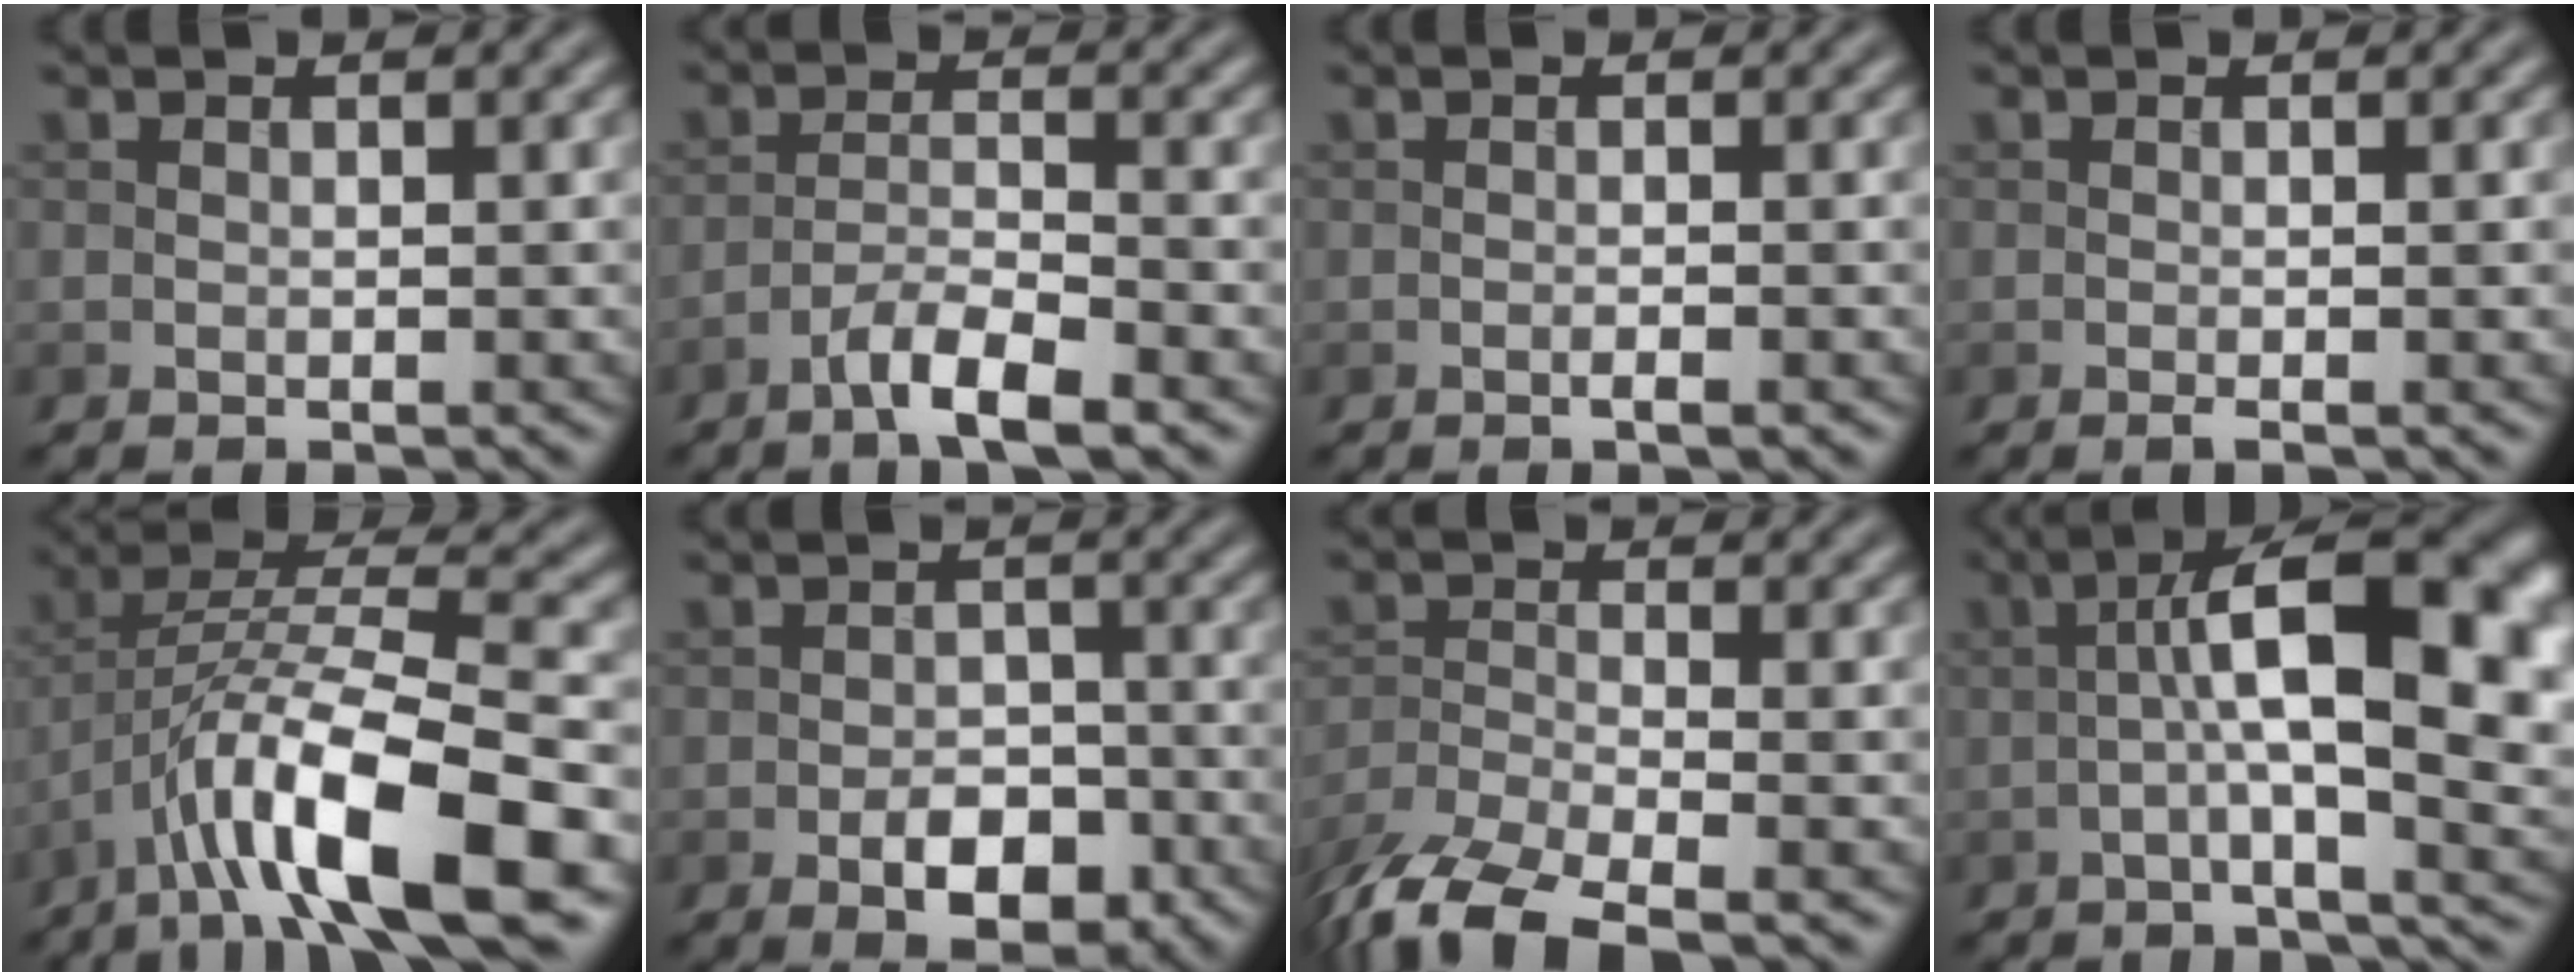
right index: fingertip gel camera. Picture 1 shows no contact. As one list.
[{"total": 4.6, "force": [-3.2, 0.9, 3.2], "torque": [-0.058, 0.004, -0.064]}, {"total": 1.3, "force": [-0.6, 0.2, 1.1], "torque": [-0.015, 0.001, -0.013]}, {"total": 0.8, "force": [-0.4, 0.1, 0.6], "torque": [-0.010, -0.003, -0.008]}, {"total": 12.4, "force": [-6.2, 3.4, 10.2], "torque": [-0.173, 0.011, -0.109]}, {"total": 4.8, "force": [-2.3, 2.7, 3.3], "torque": [-0.044, 0.000, -0.039]}, {"total": 8.3, "force": [-6.1, 2.6, 4.9], "torque": [-0.095, -0.014, -0.126]}, {"total": 13.4, "force": [0.1, 4.1, 12.7], "torque": [-0.191, 0.023, -0.004]}]